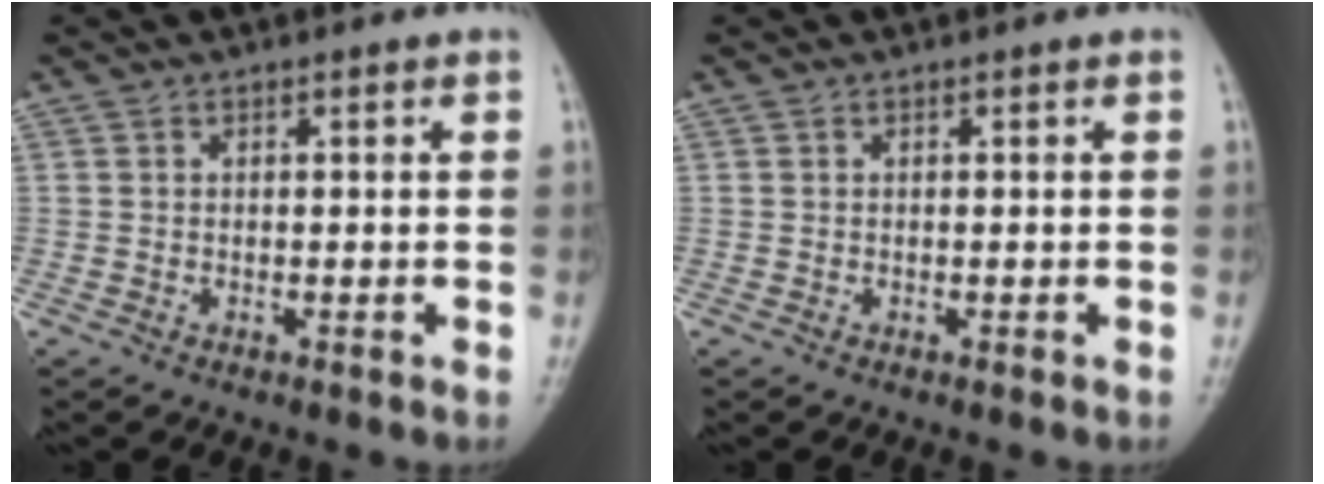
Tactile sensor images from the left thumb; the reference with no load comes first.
{"total": 0.0}